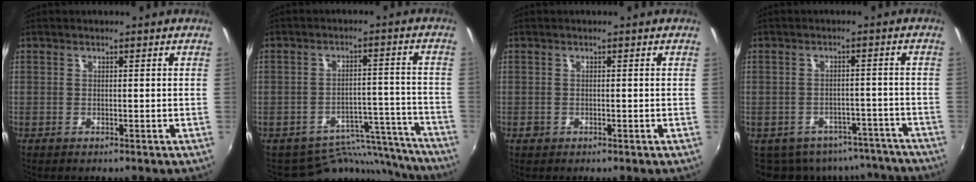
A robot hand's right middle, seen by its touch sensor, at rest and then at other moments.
{"total": 13.1, "force": [-12.4, 4.1, 0.9], "torque": [-0.003, 0.040, -0.164]}
{"total": 1.1, "force": [-0.6, 0.9, 0.2], "torque": [-0.006, -0.003, -0.007]}
{"total": 13.3, "force": [-10.6, 7.0, 4.0], "torque": [-0.087, 0.004, -0.120]}